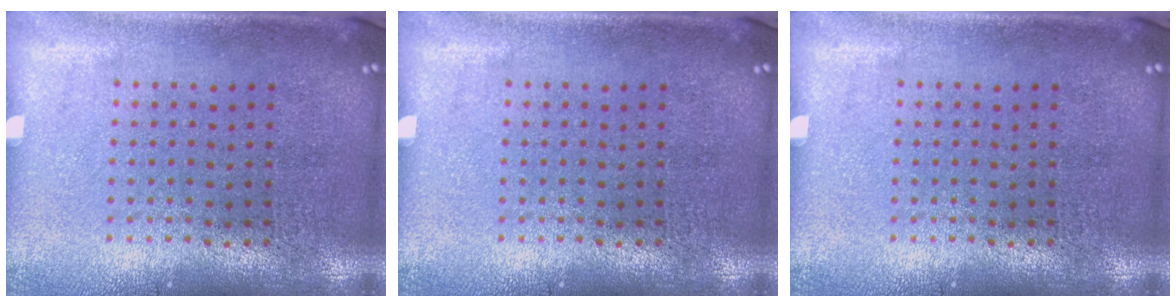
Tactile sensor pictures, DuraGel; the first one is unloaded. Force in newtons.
{"total": 0.0}
{"total": 0.0}